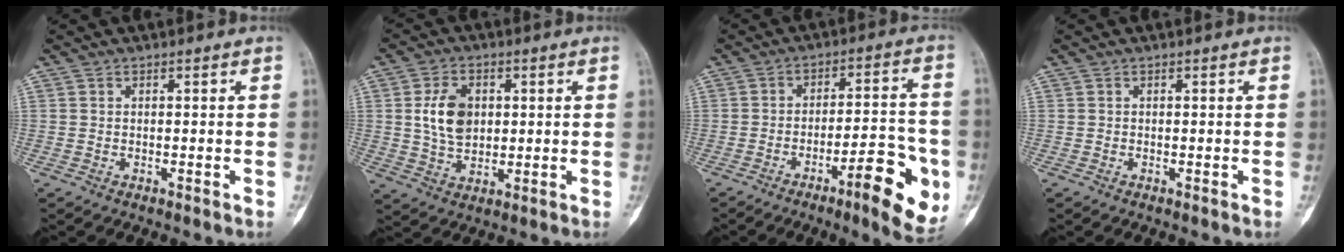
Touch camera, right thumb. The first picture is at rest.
{"total": 8.7, "force": [1.5, 6.0, 6.2], "torque": [-0.098, -0.007, 0.032]}
{"total": 14.0, "force": [-5.7, 3.6, 12.2], "torque": [-0.147, 0.025, -0.078]}
{"total": 0.0}